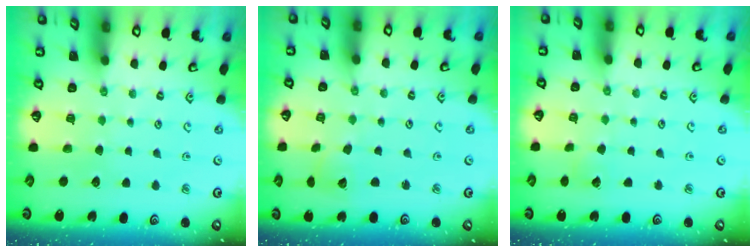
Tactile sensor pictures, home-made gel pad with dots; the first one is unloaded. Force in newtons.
{"total": 2.8, "press": 2.8, "slide": 0.4}
{"total": 2.9, "press": 2.9, "slide": 0.3}